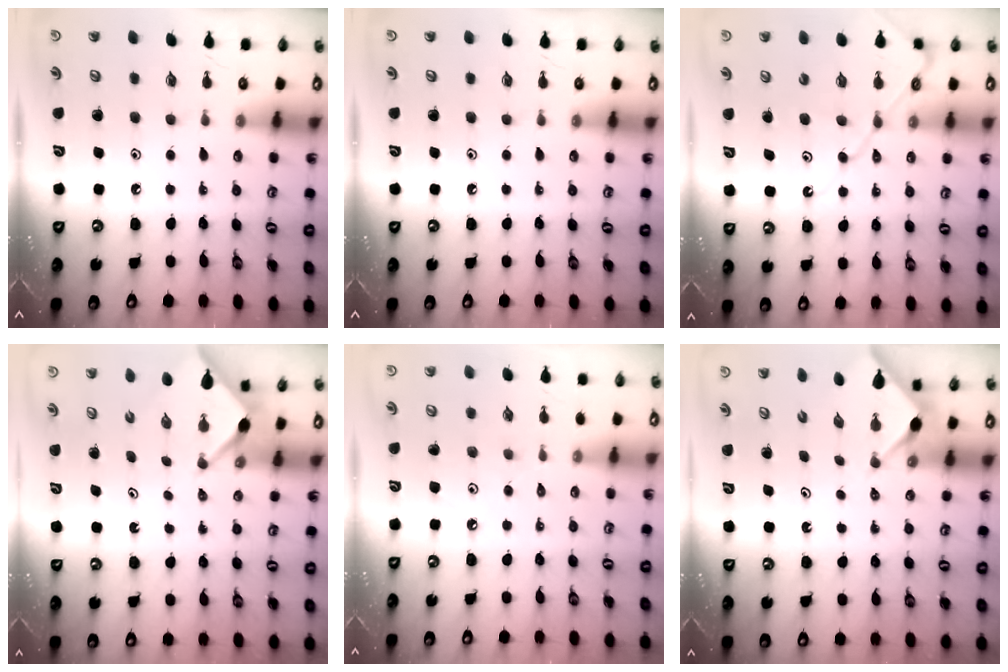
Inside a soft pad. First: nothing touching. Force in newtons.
{"total": 0.0}
{"total": 10.8, "press": 10.7, "slide": 1.1}
{"total": 2.5, "press": 2.4, "slide": 0.3}
{"total": 2.9, "press": 2.9, "slide": 0.4}
{"total": 2.8, "press": 2.8, "slide": 0.4}